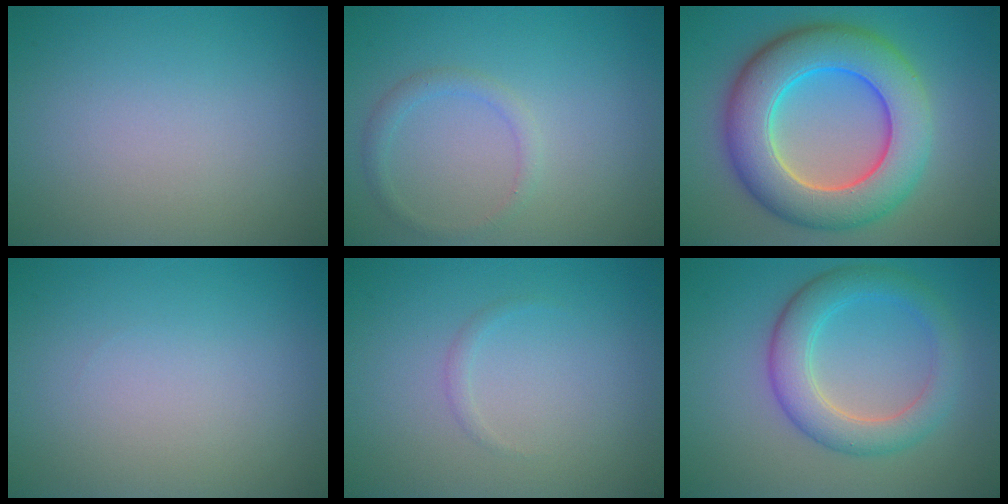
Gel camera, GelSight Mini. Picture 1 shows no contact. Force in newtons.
{"total": 1.4, "press": 1.4, "slide": 0.2}
{"total": 10.5, "press": 10.5, "slide": 0.3}
{"total": 0.0}
{"total": 0.6, "press": 0.6, "slide": 0.1}
{"total": 4.8, "press": 4.8, "slide": 0.1}